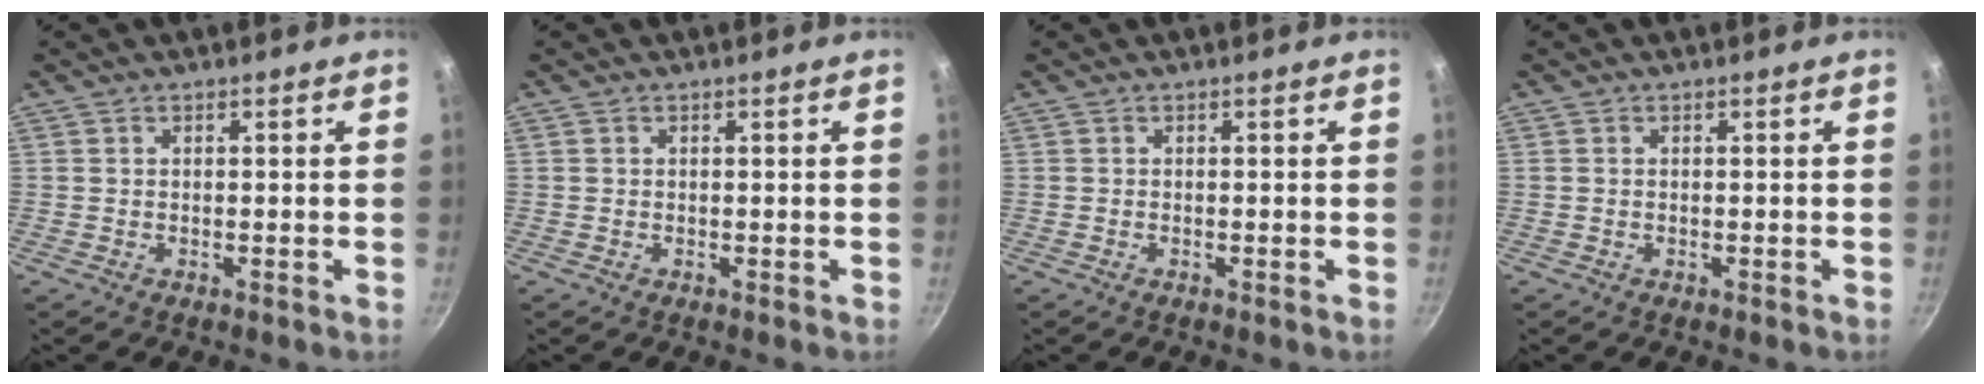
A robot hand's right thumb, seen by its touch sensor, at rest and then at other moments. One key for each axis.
{"total": 0.0}
{"total": 0.0}
{"total": 0.0}